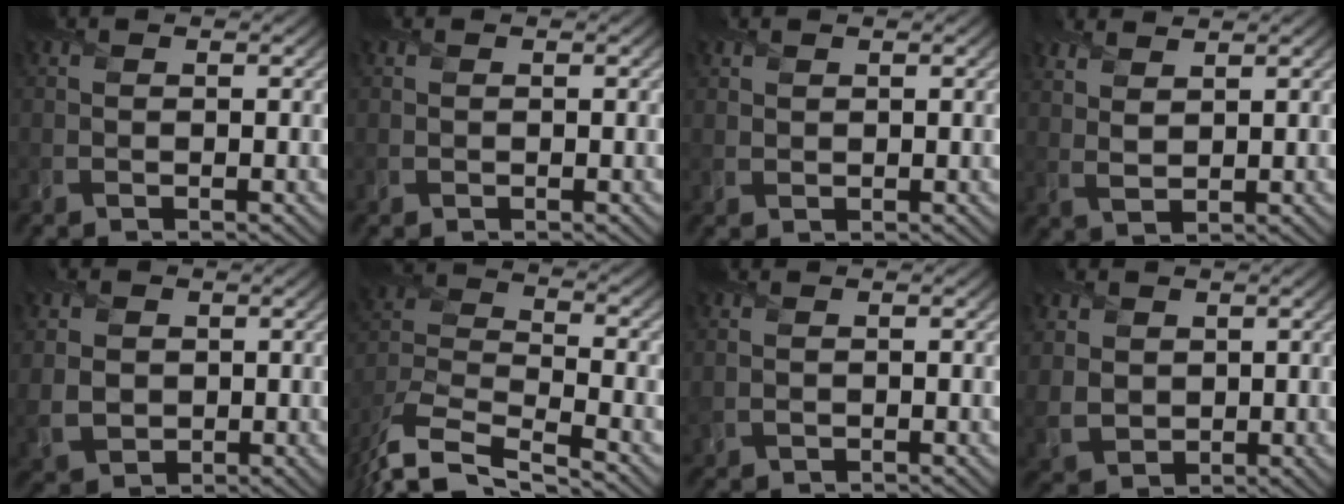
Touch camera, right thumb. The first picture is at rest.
{"total": 0.0}
{"total": 0.8, "force": [0.7, 0.3, -0.1], "torque": [0.002, 0.001, 0.017]}
{"total": 3.7, "force": [3.1, 0.9, 1.8], "torque": [-0.037, 0.003, 0.055]}
{"total": 4.5, "force": [0.7, 3.9, 2.1], "torque": [-0.065, -0.004, 0.018]}
{"total": 11.0, "force": [-9.2, 3.3, 5.0], "torque": [-0.121, -0.013, -0.170]}
{"total": 0.6, "force": [0.1, 0.4, 0.4], "torque": [-0.014, -0.001, 0.003]}
{"total": 4.6, "force": [1.8, 3.8, 1.8], "torque": [-0.069, -0.003, 0.040]}